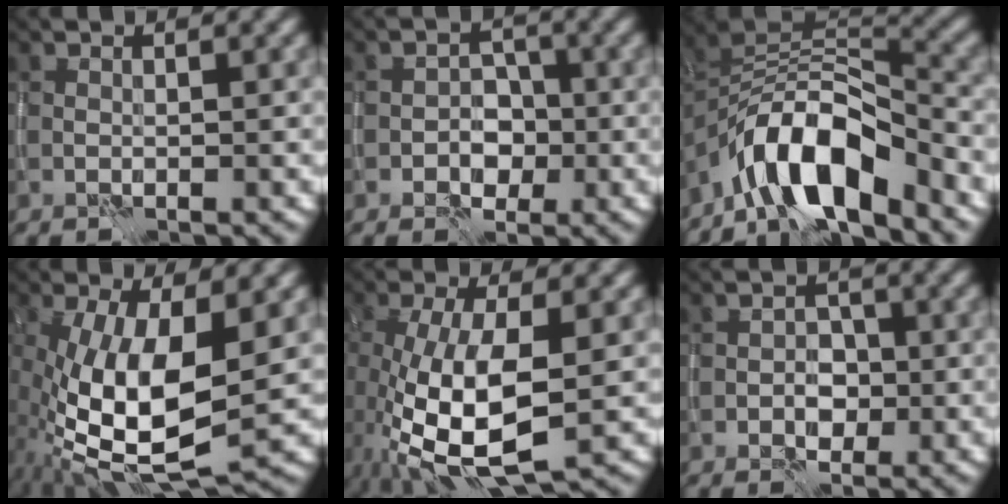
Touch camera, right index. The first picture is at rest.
{"total": 2.7, "force": [-1.0, 2.1, 1.5], "torque": [-0.003, 0.003, -0.022]}
{"total": 8.8, "force": [-5.9, 2.9, 5.8], "torque": [-0.088, 0.011, -0.114]}
{"total": 11.6, "force": [-1.7, 4.6, 10.5], "torque": [-0.210, -0.022, -0.029]}
{"total": 9.3, "force": [-1.8, 3.3, 8.5], "torque": [-0.178, -0.015, -0.032]}
{"total": 2.3, "force": [-0.8, 1.8, 1.2], "torque": [-0.013, 0.002, -0.014]}